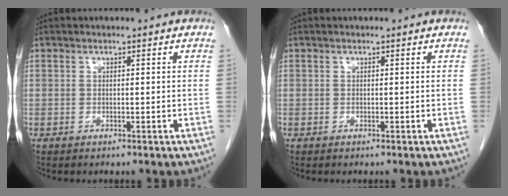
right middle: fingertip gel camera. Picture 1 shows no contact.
{"total": 0.0}